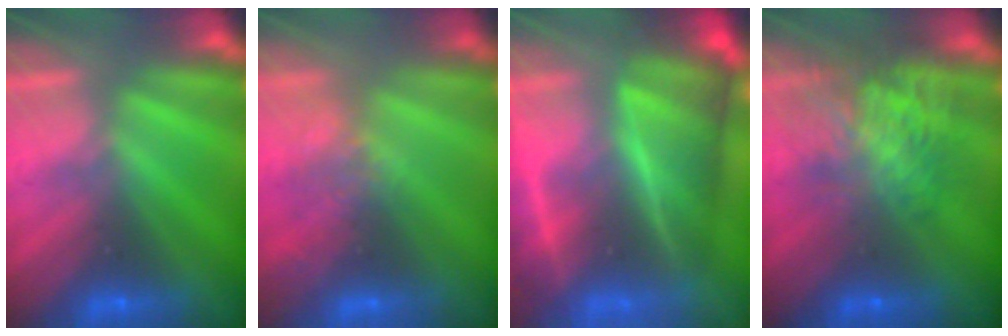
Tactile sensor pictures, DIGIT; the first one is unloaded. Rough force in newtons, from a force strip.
{"total": 2.8}
{"total": 7.6}
{"total": 6.9}